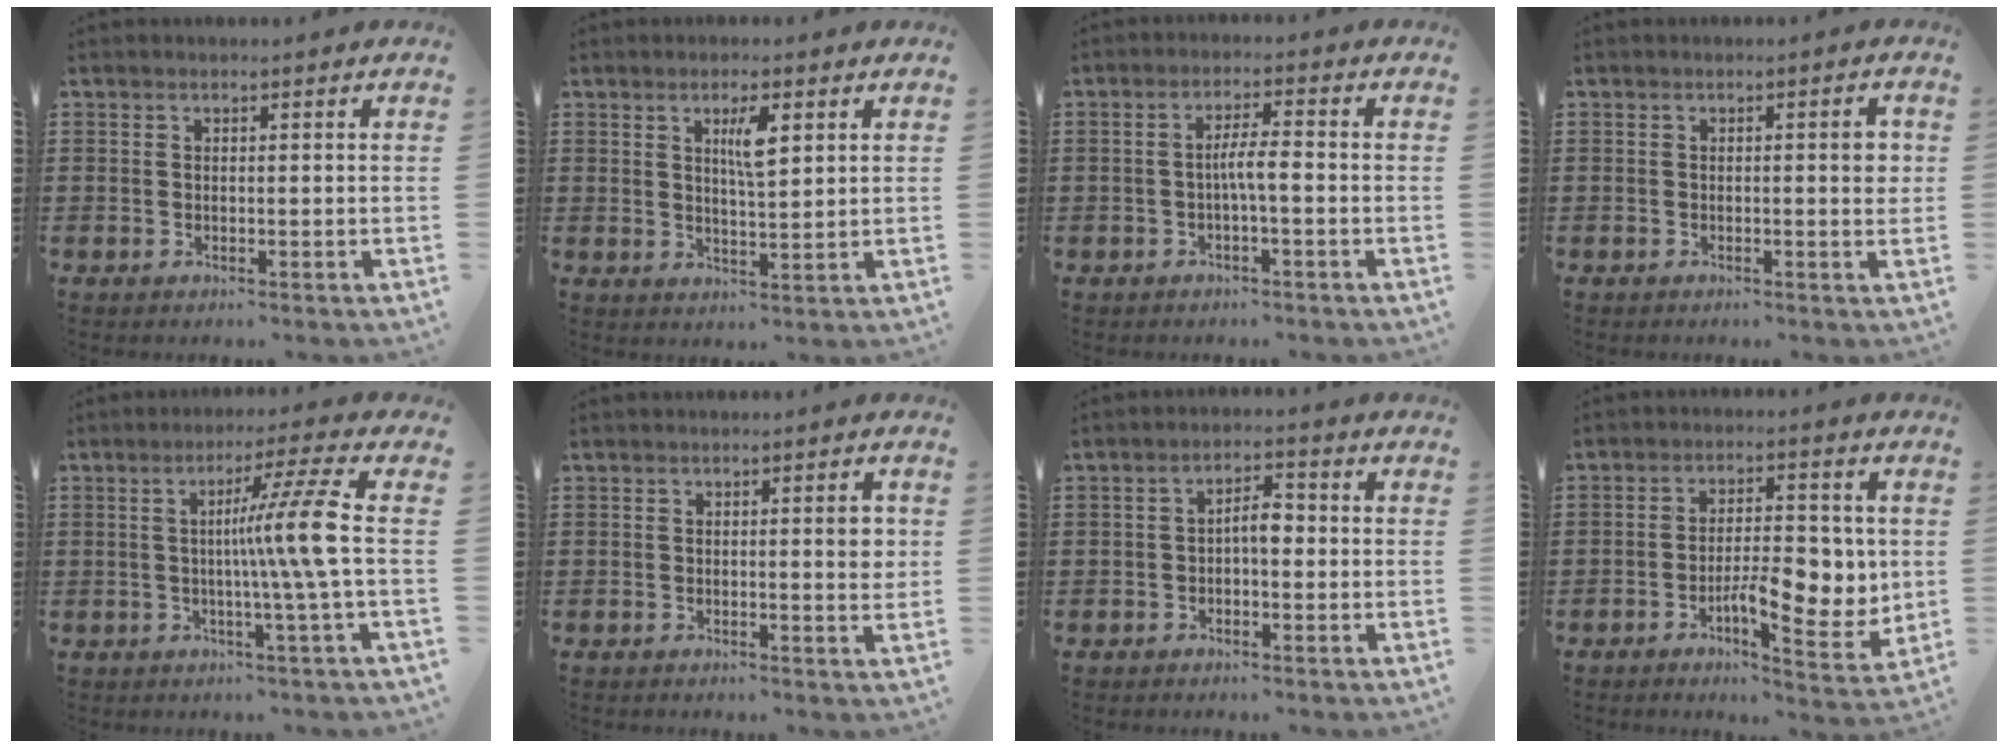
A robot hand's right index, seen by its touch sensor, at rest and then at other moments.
{"total": 4.4, "force": [1.8, 1.1, 3.8], "torque": [-0.065, 0.002, 0.024]}
{"total": 3.4, "force": [-0.8, 0.4, 3.3], "torque": [-0.067, -0.001, -0.018]}
{"total": 2.9, "force": [0.1, 0.5, 2.8], "torque": [-0.033, -0.005, -0.004]}
{"total": 9.3, "force": [0.1, -1.5, 9.2], "torque": [-0.161, -0.010, -0.013]}
{"total": 3.3, "force": [0.3, 0.7, 3.2], "torque": [-0.042, -0.004, 0.000]}
{"total": 3.5, "force": [-0.5, 1.4, 3.2], "torque": [-0.061, 0.009, -0.011]}
{"total": 9.3, "force": [-1.4, 4.4, 8.1], "torque": [-0.105, 0.002, -0.025]}